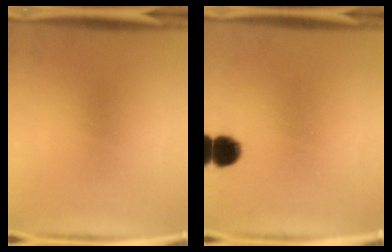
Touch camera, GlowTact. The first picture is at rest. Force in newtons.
{"total": 5.6}